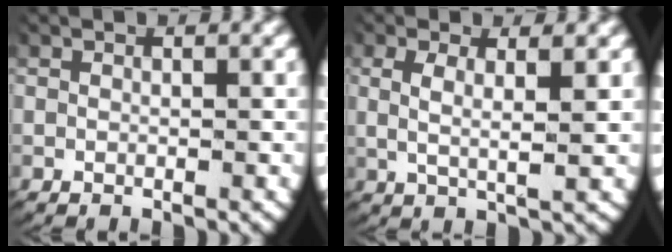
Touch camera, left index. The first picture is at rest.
{"total": 3.2, "force": [1.1, 1.1, 2.8], "torque": [-0.059, -0.010, 0.025]}